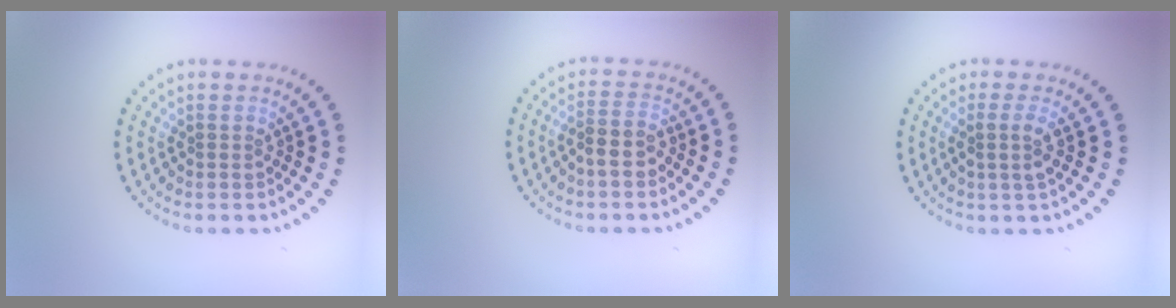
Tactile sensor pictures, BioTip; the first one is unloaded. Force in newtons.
{"total": 2.2, "press": 2.0, "slide": 1.0}
{"total": 1.8, "press": 1.4, "slide": 1.2}